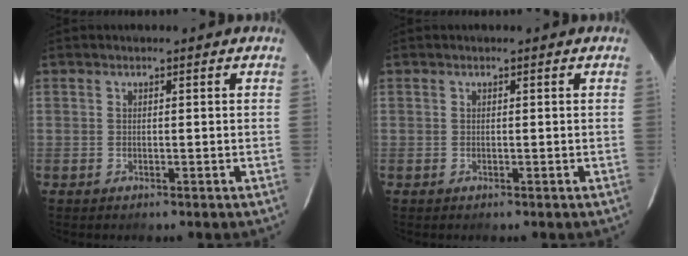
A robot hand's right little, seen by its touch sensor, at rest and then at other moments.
{"total": 0.0}